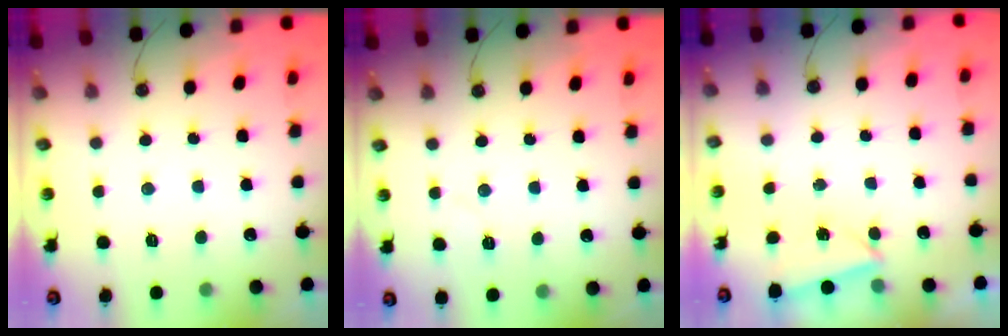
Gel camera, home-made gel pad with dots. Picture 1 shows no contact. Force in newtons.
{"total": 3.9, "press": 3.8, "slide": 1.2}
{"total": 1.9, "press": 1.4, "slide": 1.4}